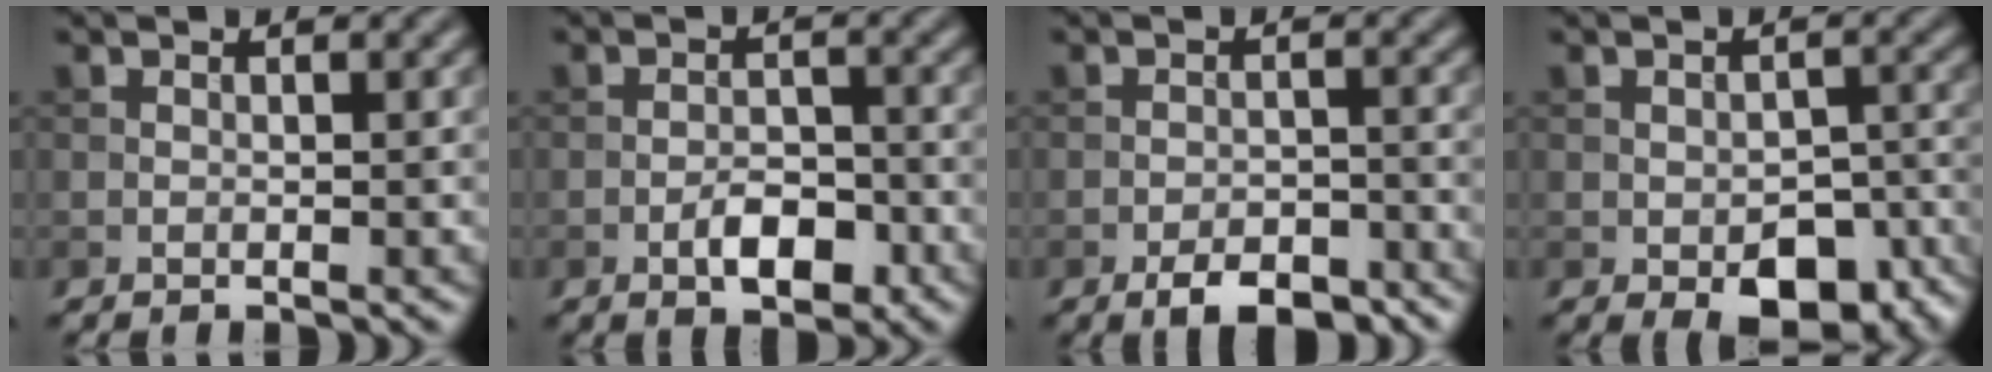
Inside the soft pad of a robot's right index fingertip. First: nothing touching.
{"total": 3.6, "force": [-1.7, 1.8, 2.7], "torque": [-0.040, 0.004, -0.028]}
{"total": 4.5, "force": [-3.2, 1.9, 2.6], "torque": [-0.036, -0.003, -0.052]}
{"total": 7.8, "force": [-3.8, 4.1, 5.4], "torque": [-0.069, -0.019, -0.040]}